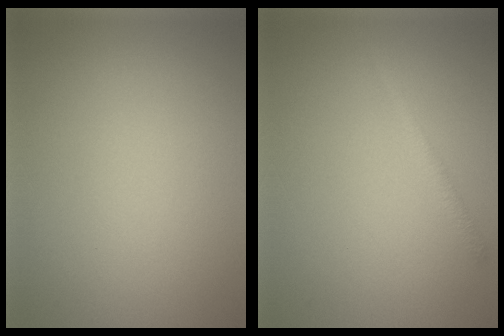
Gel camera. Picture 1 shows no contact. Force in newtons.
{"total": 1.2, "press": 1.1, "slide": 0.0}